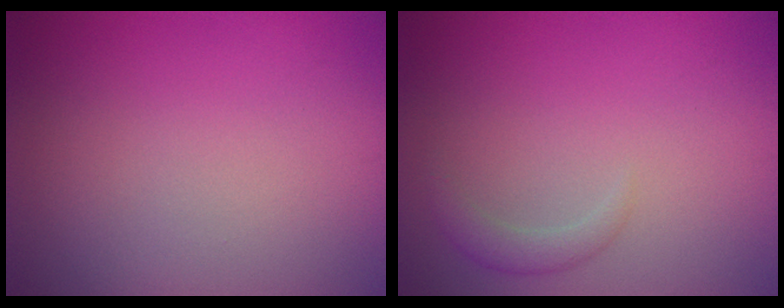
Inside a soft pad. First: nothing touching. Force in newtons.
{"total": 1.4, "press": 1.4, "slide": 0.1}